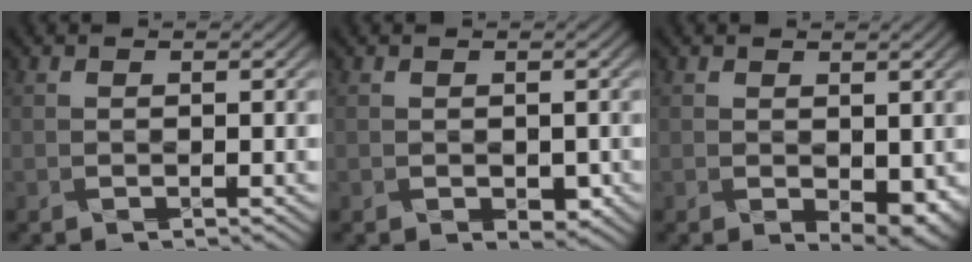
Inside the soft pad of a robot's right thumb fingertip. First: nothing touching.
{"total": 1.4, "force": [-0.3, 0.9, 1.0], "torque": [-0.018, -0.006, 0.005]}
{"total": 3.5, "force": [-0.5, 2.0, 2.8], "torque": [-0.042, -0.011, 0.009]}